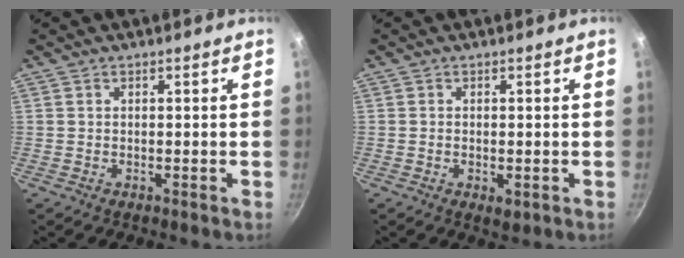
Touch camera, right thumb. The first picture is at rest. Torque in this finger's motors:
{"motor_torque": [-0.30, 0.12, -0.22, 0.05, -0.01]}